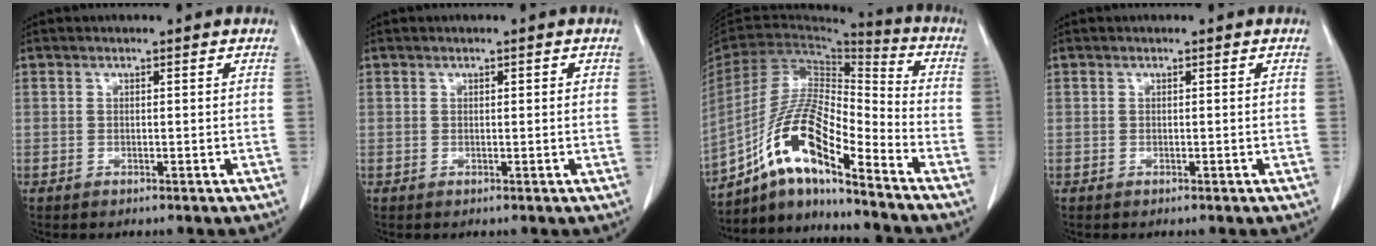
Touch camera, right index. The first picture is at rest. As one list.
[{"total": 1.4, "force": [0.4, 0.7, 1.2], "torque": [-0.026, 0.008, 0.007]}, {"total": 16.4, "force": [-10.3, 3.4, 12.3], "torque": [-0.246, 0.013, -0.186]}, {"total": 0.0}]